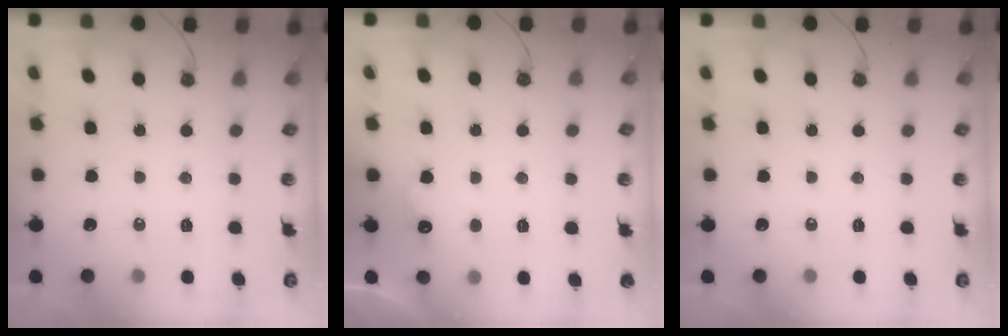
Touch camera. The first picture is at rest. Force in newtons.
{"total": 6.1, "press": 5.9, "slide": 1.3}
{"total": 0.0}